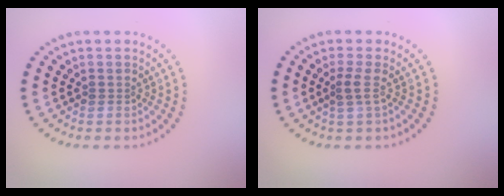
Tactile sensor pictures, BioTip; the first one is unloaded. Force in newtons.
{"total": 1.5, "press": 1.1, "slide": 1.0}